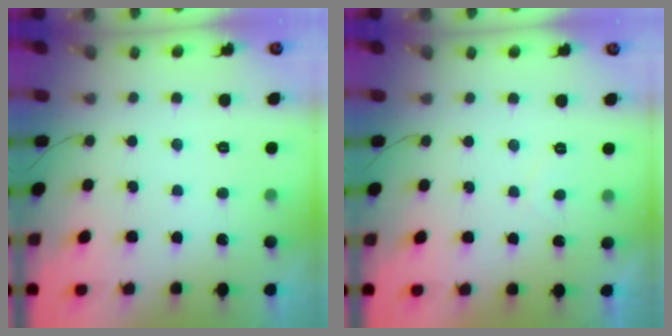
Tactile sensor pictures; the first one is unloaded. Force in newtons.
{"total": 0.6, "press": 0.0, "slide": 0.6}